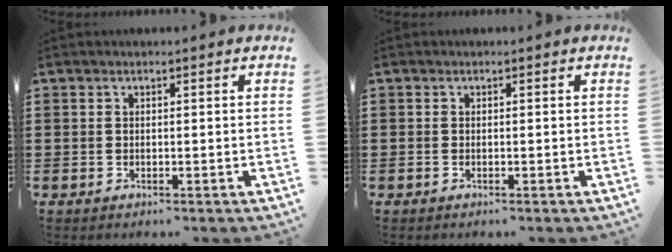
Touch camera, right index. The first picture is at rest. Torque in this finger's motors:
{"motor_torque": [0.05, 0.03, -0.02, 0.00]}